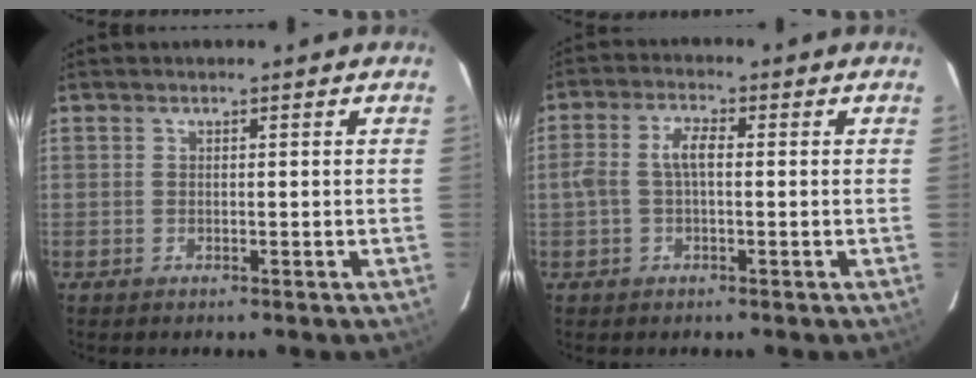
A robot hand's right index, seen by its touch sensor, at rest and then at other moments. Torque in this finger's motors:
{"motor_torque": [0.20, 0.02, 0.32, 0.09]}